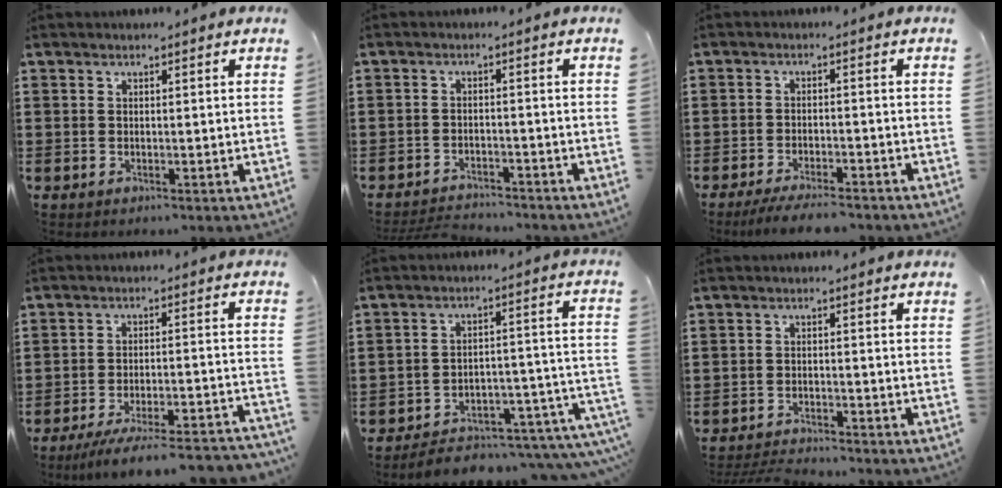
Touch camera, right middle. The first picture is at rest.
{"total": 3.2, "force": [-3.1, 0.3, 0.4], "torque": [-0.011, -0.002, -0.065]}
{"total": 4.0, "force": [-3.7, 0.2, 1.6], "torque": [-0.033, -0.007, -0.071]}
{"total": 6.6, "force": [-5.8, -0.1, 3.0], "torque": [-0.049, -0.009, -0.108]}
{"total": 4.4, "force": [-3.9, 1.3, 1.5], "torque": [-0.028, -0.004, -0.078]}
{"total": 3.0, "force": [-3.0, 0.1, 0.6], "torque": [-0.020, -0.004, -0.063]}